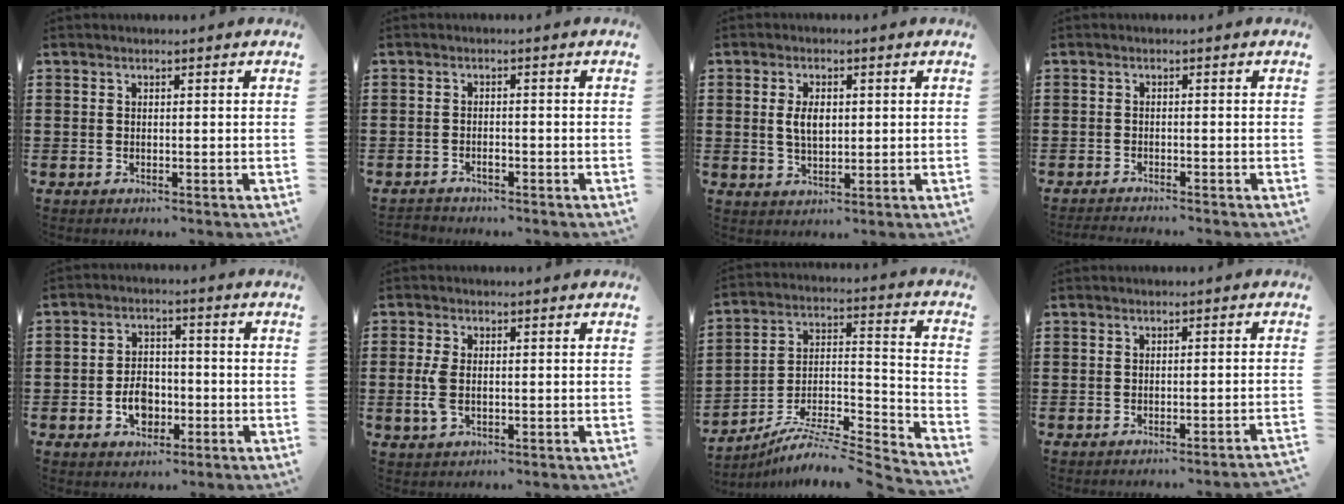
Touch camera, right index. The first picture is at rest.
{"total": 1.2, "force": [-1.1, 0.4, 0.3], "torque": [-0.010, -0.001, -0.021]}
{"total": 4.1, "force": [0.4, 2.2, 3.4], "torque": [-0.061, 0.005, 0.004]}
{"total": 1.3, "force": [-1.3, -0.1, -0.1], "torque": [-0.001, 0.002, -0.028]}
{"total": 5.1, "force": [-1.7, 3.7, 3.1], "torque": [-0.043, 0.001, -0.033]}
{"total": 4.0, "force": [-0.3, 2.2, 3.3], "torque": [-0.092, -0.005, -0.013]}
{"total": 6.4, "force": [-5.7, 0.9, 2.8], "torque": [-0.047, -0.006, -0.116]}
{"total": 1.3, "force": [-1.1, -0.3, 0.5], "torque": [-0.008, 0.000, -0.022]}